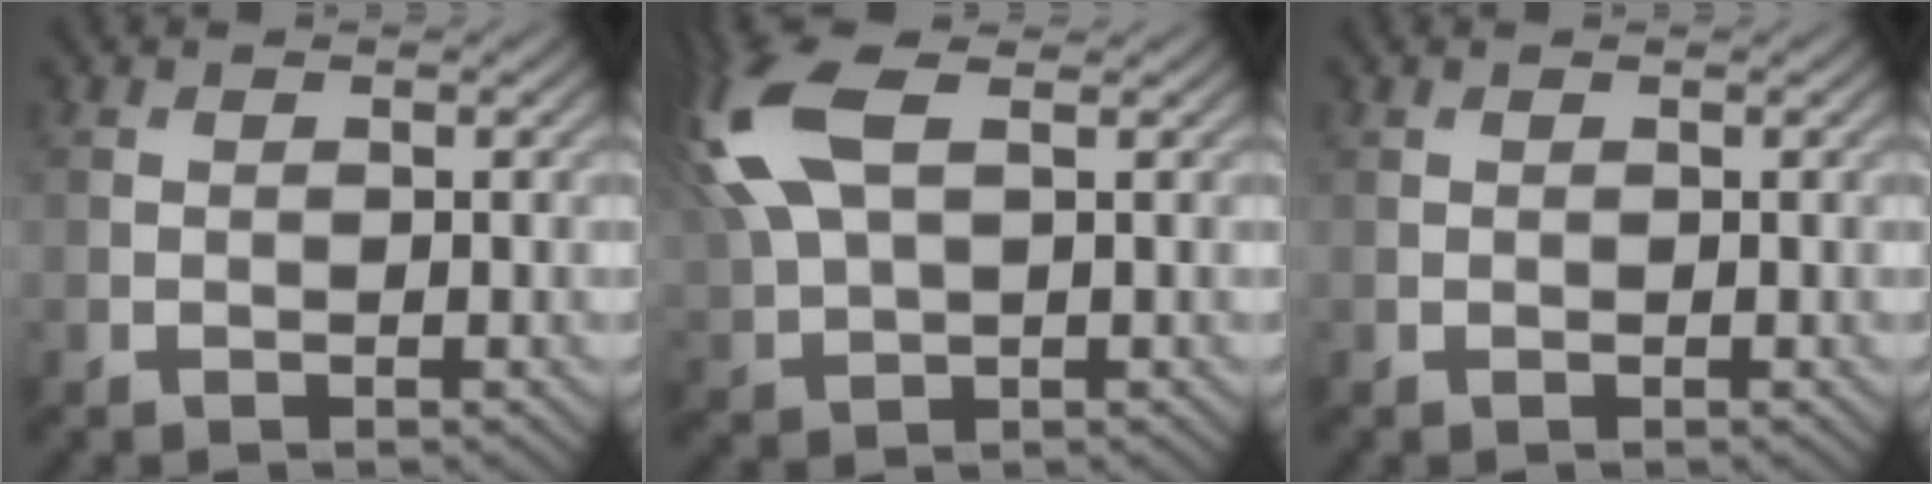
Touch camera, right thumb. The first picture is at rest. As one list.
[{"total": 12.0, "force": [4.2, 5.7, 9.7], "torque": [-0.262, 0.018, 0.078]}, {"total": 0.0}]